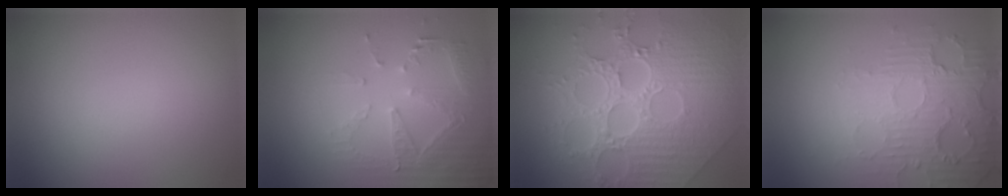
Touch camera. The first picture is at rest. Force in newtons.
{"total": 5.3, "press": 3.6, "slide": 3.8}
{"total": 8.7, "press": 6.4, "slide": 5.8}
{"total": 6.0, "press": 3.6, "slide": 4.8}